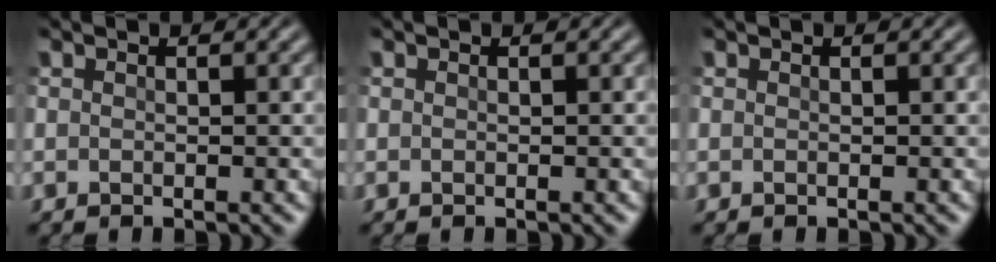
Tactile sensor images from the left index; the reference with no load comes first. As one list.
[{"total": 0.0}, {"total": 0.0}]